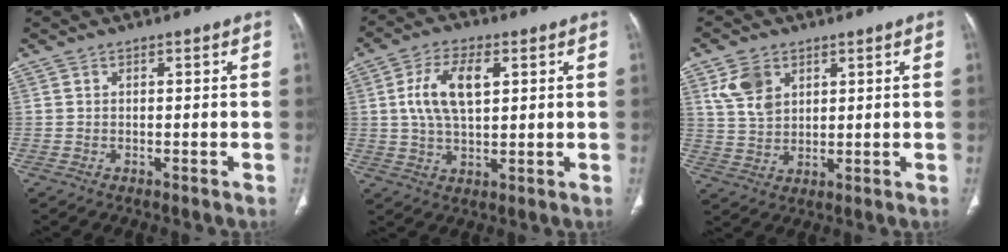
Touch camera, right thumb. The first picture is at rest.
{"total": 10.0, "force": [2.4, 5.1, 8.3], "torque": [-0.155, 0.001, 0.044]}
{"total": 7.1, "force": [3.4, 4.9, 3.9], "torque": [-0.059, -0.012, 0.073]}